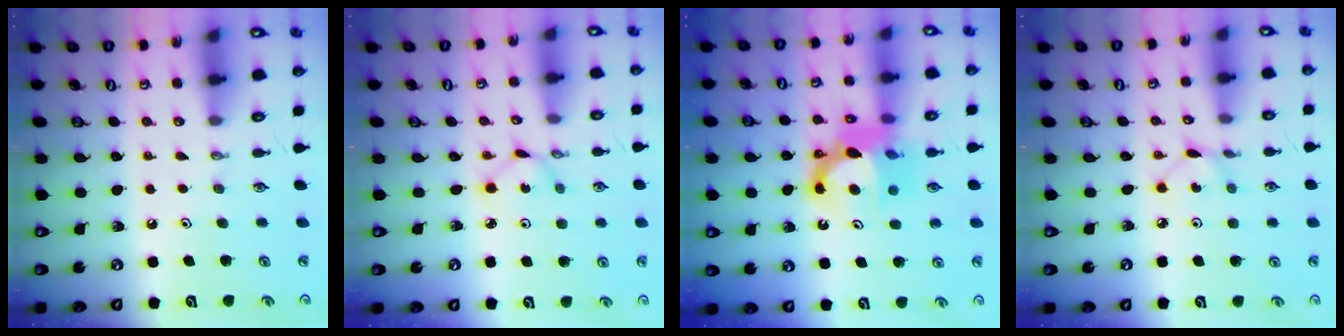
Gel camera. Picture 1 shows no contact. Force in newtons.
{"total": 1.6, "press": 1.6, "slide": 0.2}
{"total": 12.4, "press": 12.3, "slide": 1.6}
{"total": 2.0, "press": 2.0, "slide": 0.2}